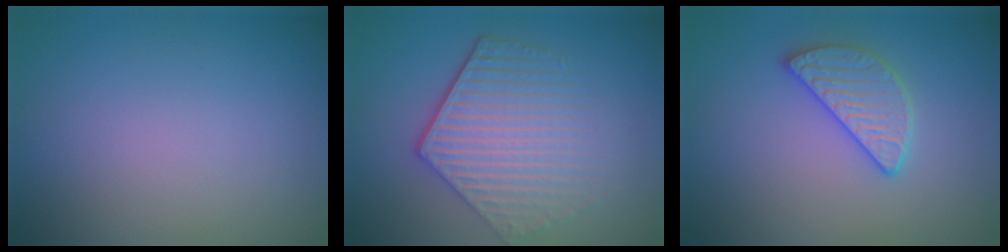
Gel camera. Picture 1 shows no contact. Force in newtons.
{"total": 5.6, "press": 4.2, "slide": 3.7}
{"total": 2.8, "press": 2.7, "slide": 0.7}